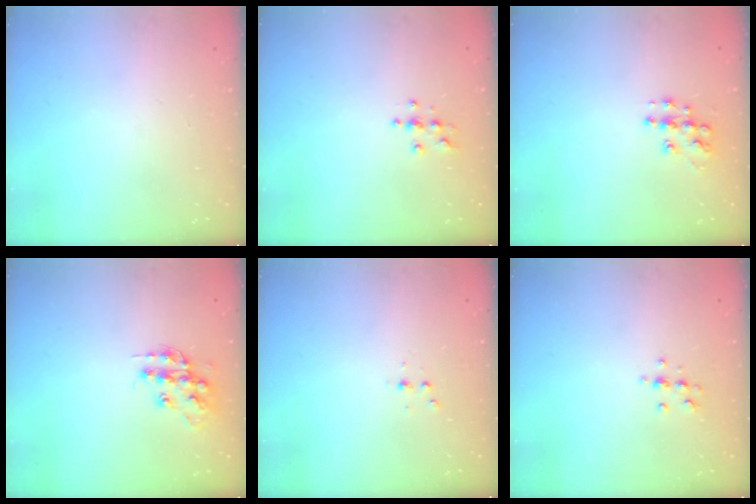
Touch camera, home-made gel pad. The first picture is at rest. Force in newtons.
{"total": 3.9, "press": 3.8, "slide": 0.4}
{"total": 9.4, "press": 9.4, "slide": 0.5}
{"total": 12.5, "press": 12.5, "slide": 0.9}
{"total": 2.3, "press": 2.3, "slide": 0.3}
{"total": 4.9, "press": 4.8, "slide": 1.2}